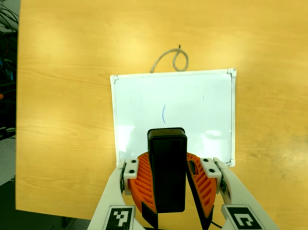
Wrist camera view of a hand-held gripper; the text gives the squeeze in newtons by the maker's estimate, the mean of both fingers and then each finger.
{"total": 8.8, "left": 9.3, "right": 8.2}